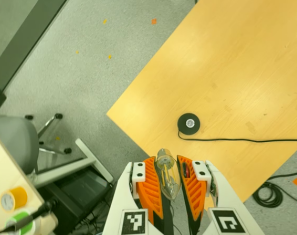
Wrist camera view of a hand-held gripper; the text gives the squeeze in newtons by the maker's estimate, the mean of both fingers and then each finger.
{"total": 23.7, "left": 25.7, "right": 21.7}